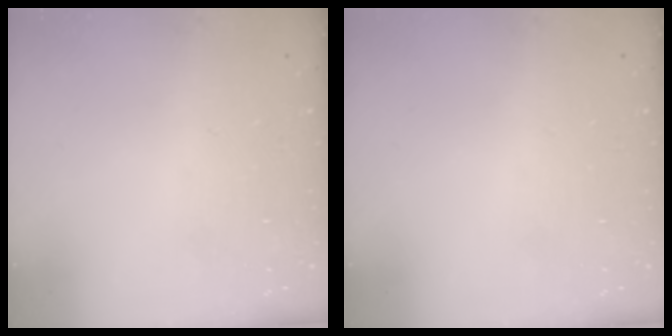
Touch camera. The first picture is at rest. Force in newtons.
{"total": 0.0}